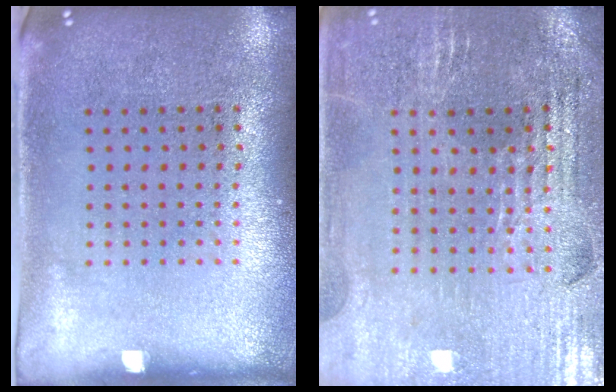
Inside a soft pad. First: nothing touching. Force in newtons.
{"total": 2.9, "press": 2.8, "slide": 0.5}